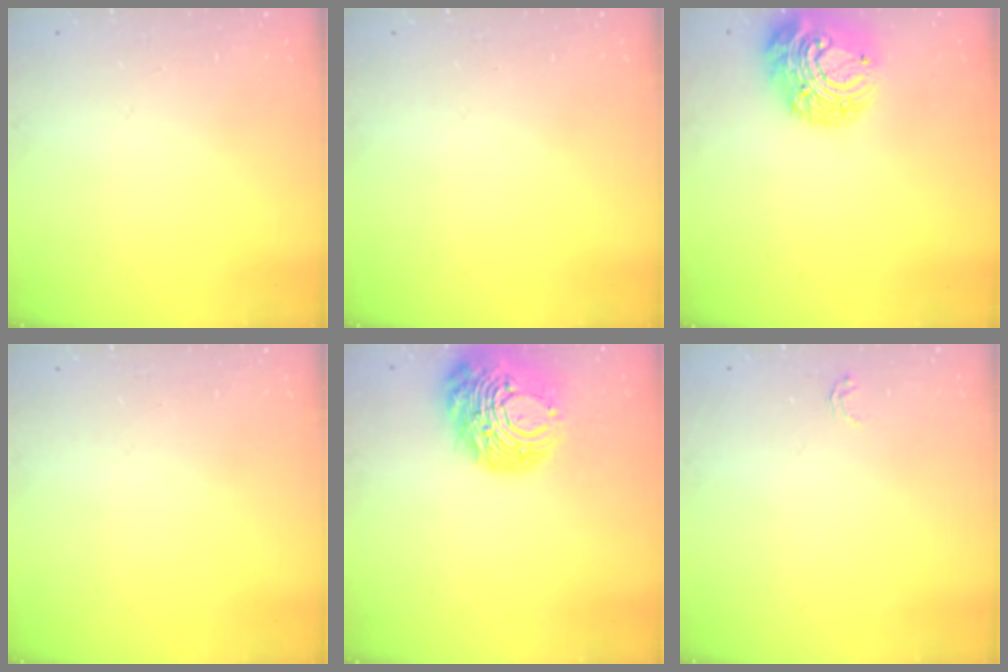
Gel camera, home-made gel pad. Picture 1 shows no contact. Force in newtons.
{"total": 0.0}
{"total": 14.9, "press": 14.8, "slide": 1.2}
{"total": 0.0}
{"total": 16.9, "press": 16.8, "slide": 1.7}
{"total": 1.8, "press": 1.8, "slide": 0.0}